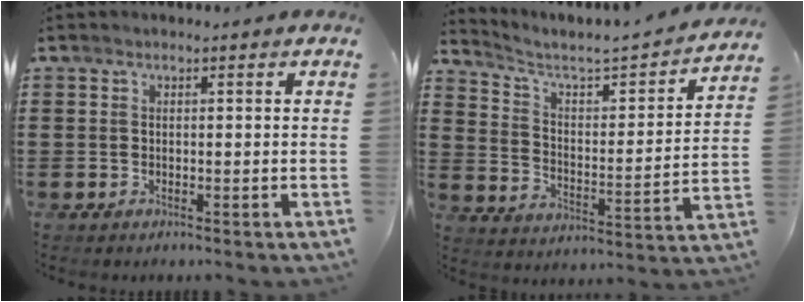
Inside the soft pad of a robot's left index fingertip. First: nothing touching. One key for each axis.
{"total": 3.2, "fx": 2.6, "fy": 0.9, "fz": 1.6, "tx": -0.053, "ty": -0.027, "tz": 0.029}